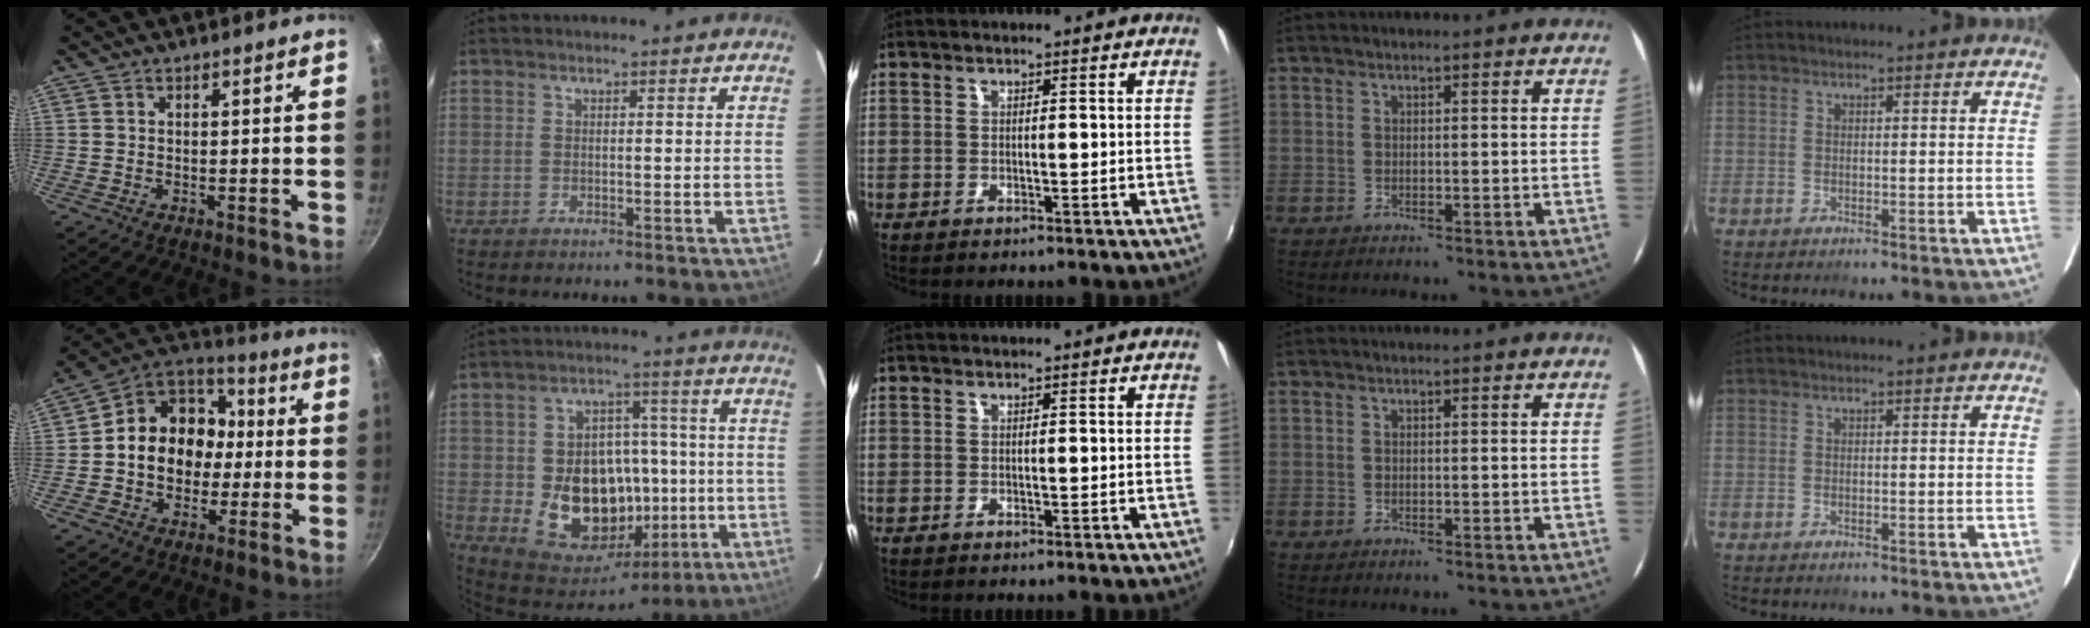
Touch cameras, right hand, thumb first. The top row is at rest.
{"thumb": {"total": 17.1, "force": [-0.3, 14.0, 9.8], "torque": [-0.122, 0.043, -0.019]}, "index": {"total": 18.7, "force": [-3.1, 15.0, 10.7], "torque": [-0.225, 0.023, -0.018]}}